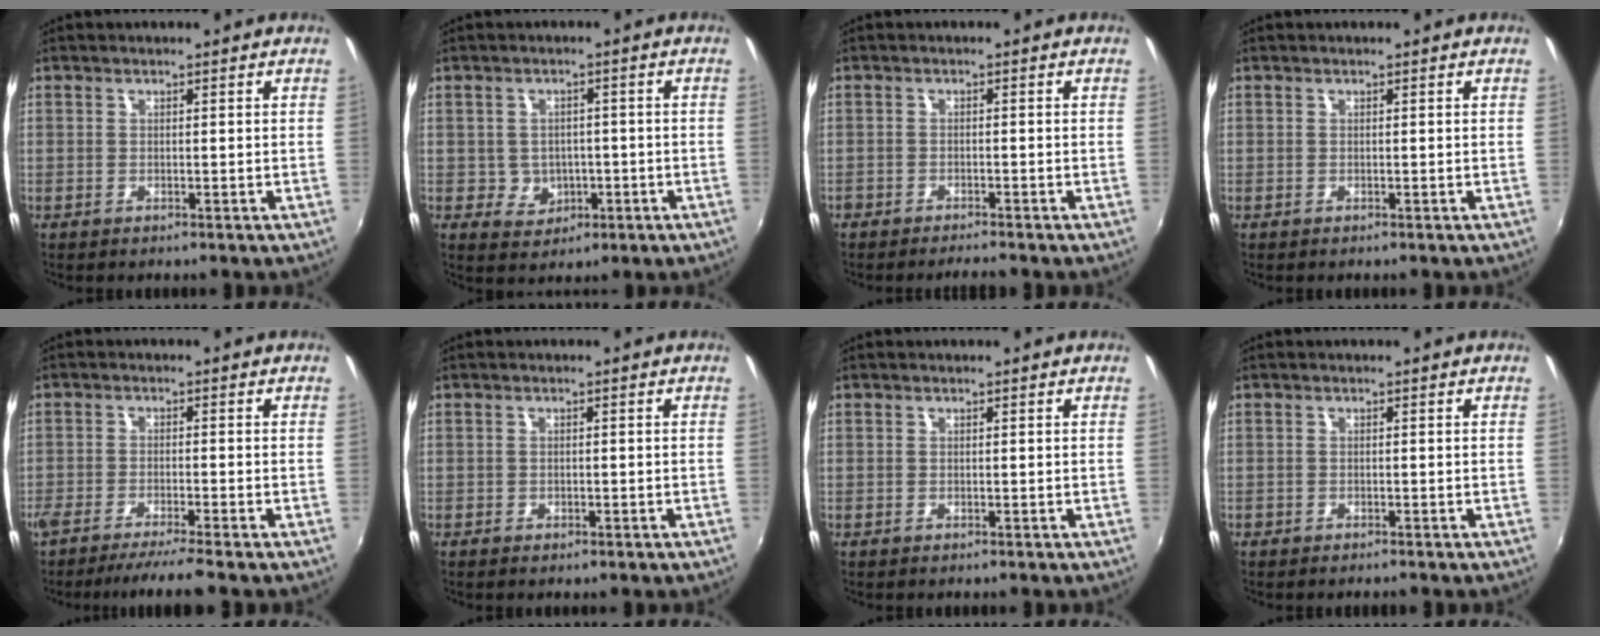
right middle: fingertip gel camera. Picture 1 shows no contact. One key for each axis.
{"total": 5.3, "fx": -1.0, "fy": 5.0, "fz": 1.4, "tx": -0.037, "ty": 0.008, "tz": -0.002}
{"total": 4.3, "fx": -3.9, "fy": 0.7, "fz": 1.7, "tx": -0.051, "ty": -0.010, "tz": -0.065}
{"total": 0.0}
{"total": 6.5, "fx": -5.6, "fy": -1.0, "fz": 3.1, "tx": -0.065, "ty": -0.015, "tz": -0.092}
{"total": 1.4, "fx": -0.9, "fy": 0.9, "fz": 0.6, "tx": -0.011, "ty": -0.007, "tz": -0.014}
{"total": 0.0}
{"total": 0.7, "fx": -0.7, "fy": 0.1, "fz": 0.1, "tx": -0.006, "ty": -0.003, "tz": -0.013}